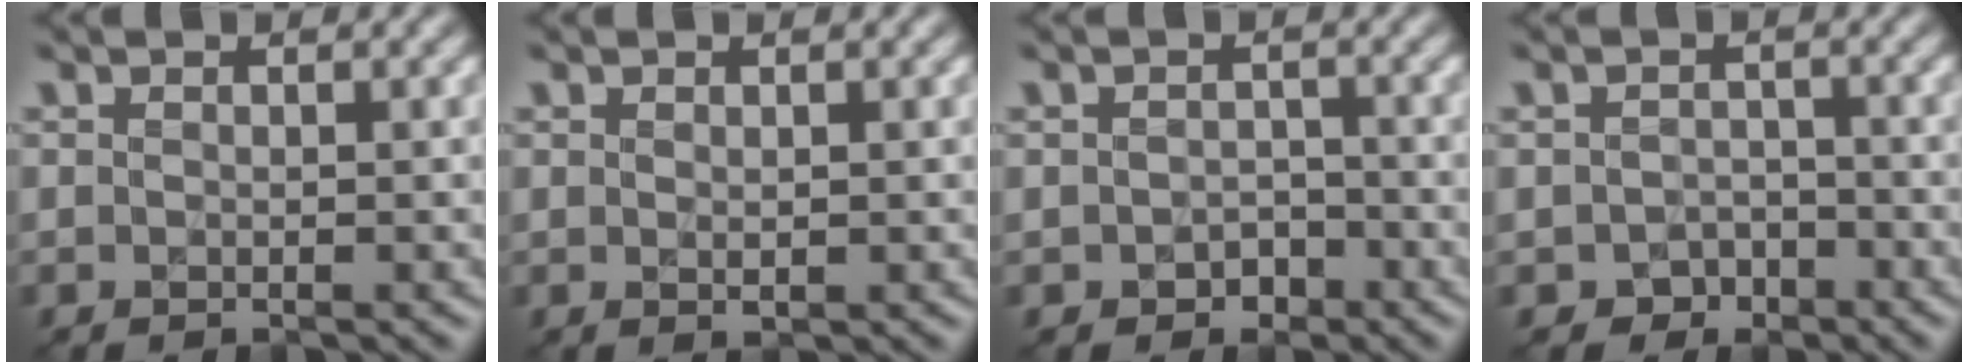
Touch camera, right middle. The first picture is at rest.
{"total": 0.8, "force": [0.6, 0.2, 0.4], "torque": [-0.011, 0.002, 0.010]}
{"total": 1.5, "force": [-0.4, 1.3, 0.6], "torque": [-0.010, 0.000, -0.007]}
{"total": 1.6, "force": [-0.7, 1.4, 0.4], "torque": [-0.002, 0.004, -0.015]}